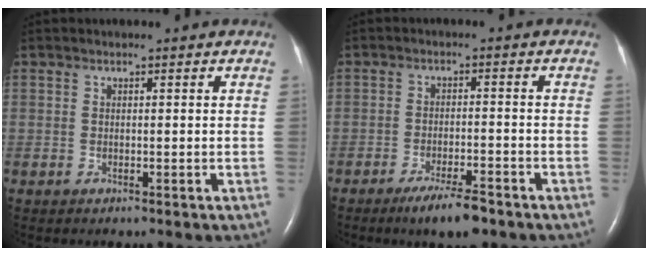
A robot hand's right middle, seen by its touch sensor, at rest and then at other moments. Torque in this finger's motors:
{"motor_torque": [0.30, -0.29, 0.06, 0.02]}